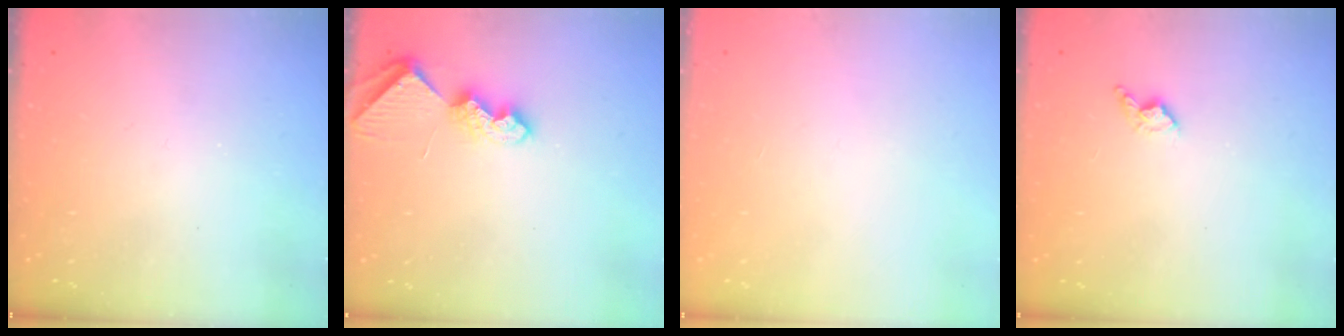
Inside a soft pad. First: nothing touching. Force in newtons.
{"total": 7.6, "press": 7.6, "slide": 0.2}
{"total": 0.0}
{"total": 4.0, "press": 3.9, "slide": 0.8}